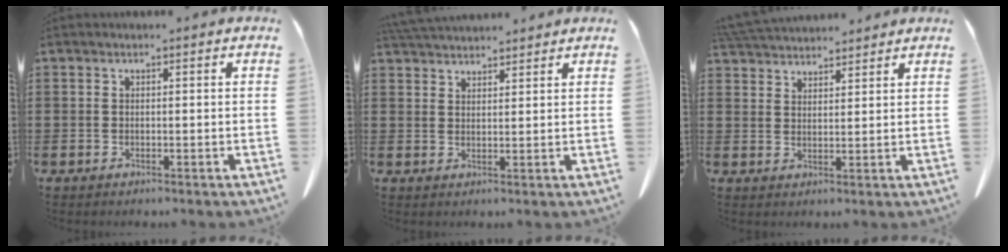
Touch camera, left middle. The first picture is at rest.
{"total": 3.9, "force": [3.8, 0.5, 0.7], "torque": [-0.024, -0.007, 0.073]}
{"total": 4.6, "force": [4.6, 0.5, 0.7], "torque": [-0.026, -0.013, 0.087]}